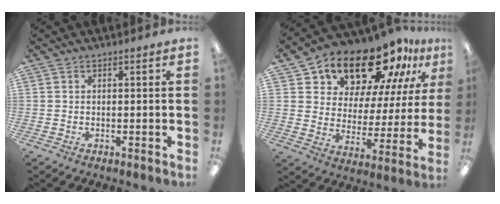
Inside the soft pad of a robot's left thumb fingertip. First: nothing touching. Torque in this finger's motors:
{"motor_torque": [0.48, 1.01, 1.35, -1.42, 0.12]}